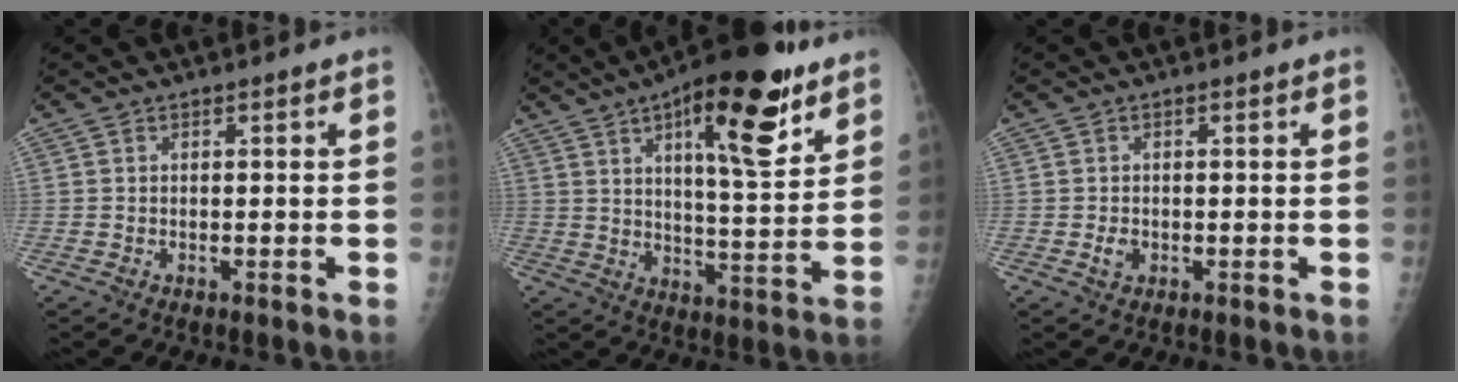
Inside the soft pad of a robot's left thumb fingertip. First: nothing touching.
{"total": 19.5, "force": [10.4, 5.8, 15.4], "torque": [-0.202, -0.046, 0.153]}
{"total": 1.6, "force": [-0.4, 1.2, 1.0], "torque": [-0.016, 0.000, -0.005]}